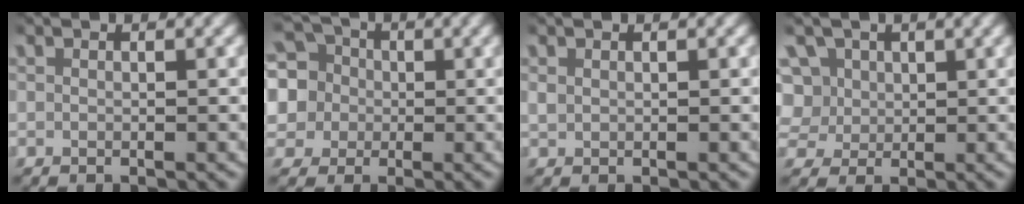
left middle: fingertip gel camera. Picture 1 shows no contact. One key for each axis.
{"total": 11.3, "fx": 0.5, "fy": 10.6, "fz": 4.1, "tx": -0.119, "ty": -0.030, "tz": 0.004}
{"total": 0.8, "fx": 0.3, "fy": 0.6, "fz": 0.3, "tx": -0.012, "ty": 0.002, "tz": 0.010}
{"total": 8.7, "fx": 1.1, "fy": 7.9, "fz": 3.3, "tx": -0.112, "ty": -0.026, "tz": 0.024}